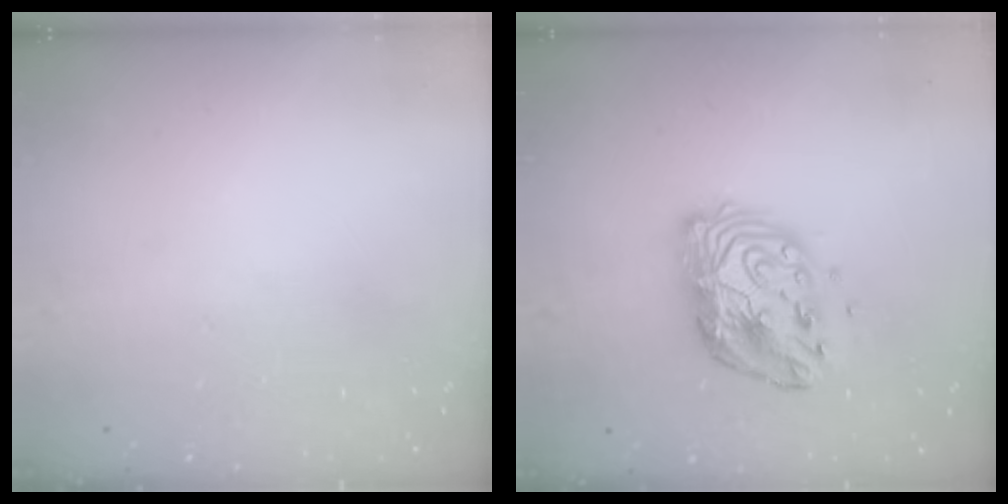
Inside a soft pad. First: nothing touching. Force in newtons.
{"total": 12.3, "press": 12.3, "slide": 1.0}